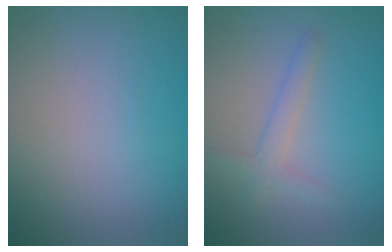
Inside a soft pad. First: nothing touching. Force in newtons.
{"total": 1.9, "press": 1.9, "slide": 0.1}